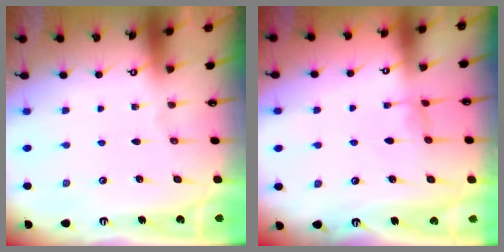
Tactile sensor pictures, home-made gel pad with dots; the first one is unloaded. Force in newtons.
{"total": 1.6, "press": 1.6, "slide": 0.3}